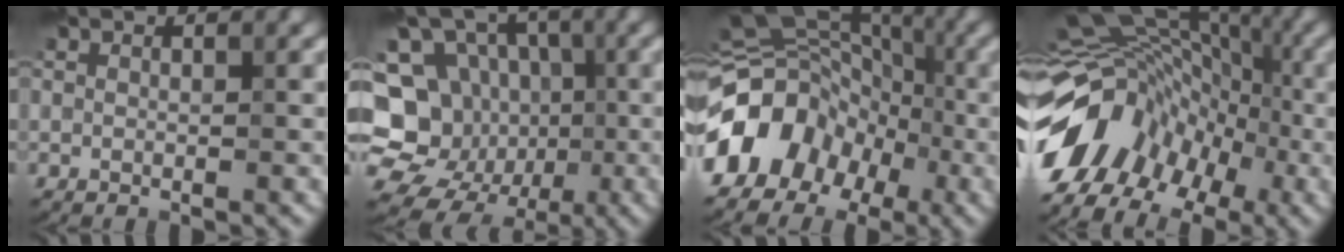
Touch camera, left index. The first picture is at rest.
{"total": 15.0, "force": [-1.8, 13.5, 6.2], "torque": [-0.153, 0.018, -0.027]}
{"total": 11.9, "force": [-5.1, 9.2, 5.5], "torque": [-0.097, 0.011, -0.096]}
{"total": 13.8, "force": [-6.1, 10.1, 7.2], "torque": [-0.139, 0.009, -0.103]}